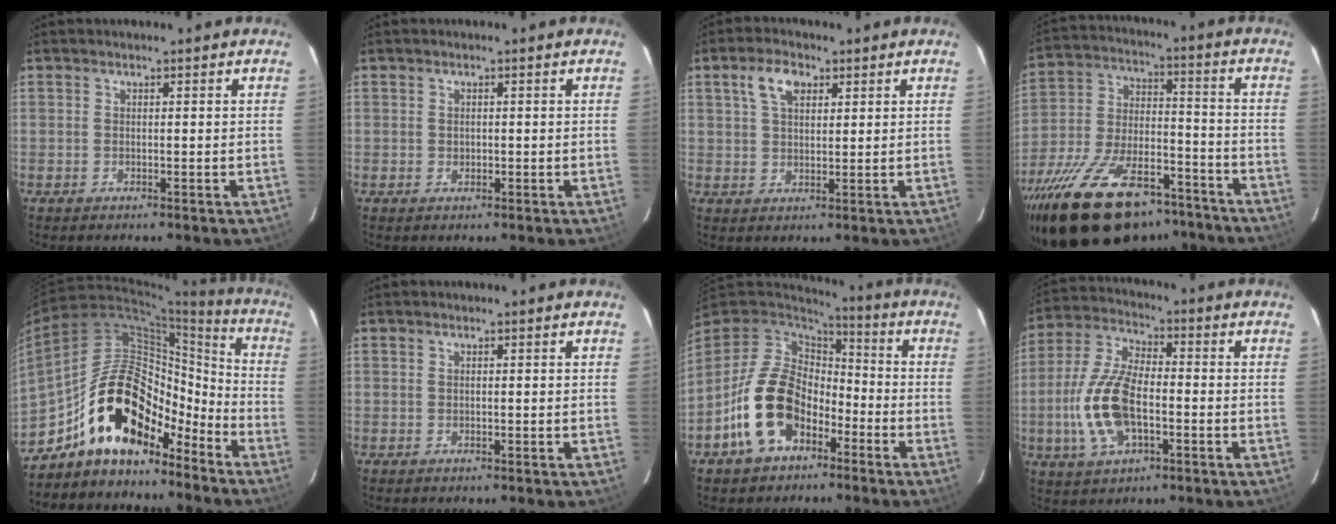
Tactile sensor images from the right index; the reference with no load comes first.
{"total": 0.9, "force": [0.0, 0.8, 0.3], "torque": [-0.002, 0.001, 0.000]}
{"total": 5.5, "force": [2.6, 2.8, 3.9], "torque": [-0.074, 0.013, 0.047]}
{"total": 26.8, "force": [-19.5, 11.1, 14.5], "torque": [-0.280, -0.011, -0.296]}
{"total": 17.8, "force": [-12.8, 8.7, 8.9], "torque": [-0.146, 0.037, -0.208]}
{"total": 0.0}
{"total": 15.3, "force": [-6.4, 10.6, 8.9], "torque": [-0.195, 0.016, -0.098]}
{"total": 14.4, "force": [-3.2, 7.0, 12.2], "torque": [-0.267, 0.004, -0.060]}